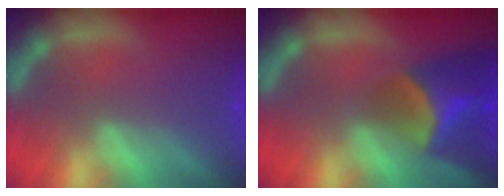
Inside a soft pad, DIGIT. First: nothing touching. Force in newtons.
{"total": 7.4}